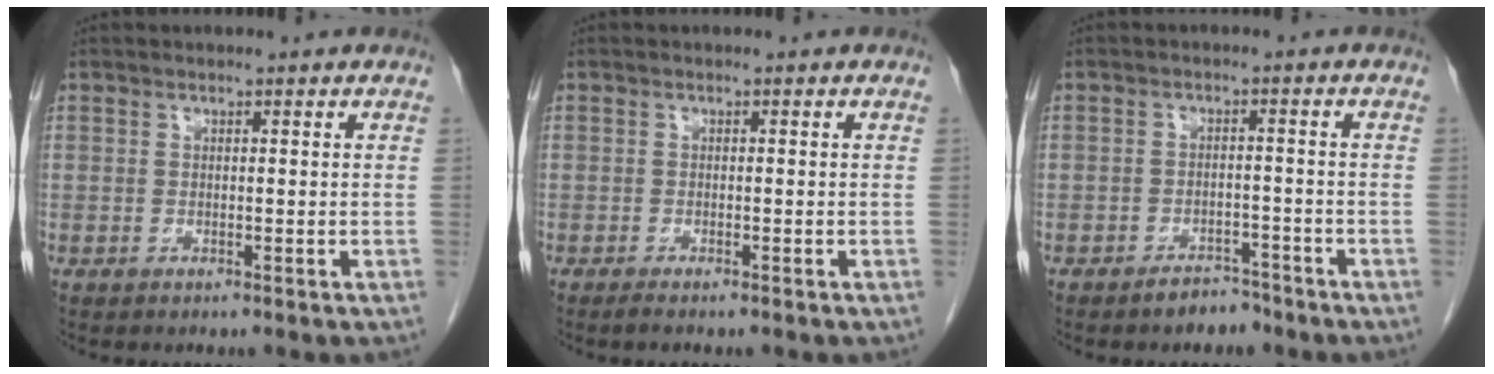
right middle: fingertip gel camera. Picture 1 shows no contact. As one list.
[{"total": 1.8, "force": [-1.4, 0.2, 1.1], "torque": [-0.018, -0.004, -0.018]}, {"total": 3.3, "force": [-2.7, 1.5, 0.9], "torque": [-0.013, 0.006, -0.038]}]